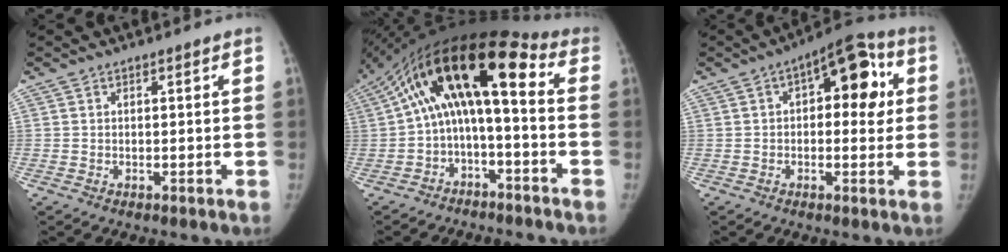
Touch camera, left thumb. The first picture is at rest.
{"total": 16.2, "force": [0.5, 6.1, 15.0], "torque": [-0.241, 0.090, 0.001]}
{"total": 13.0, "force": [2.7, 6.8, 10.7], "torque": [-0.094, 0.025, 0.029]}